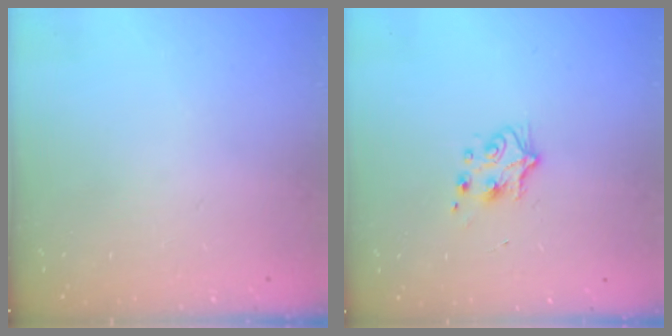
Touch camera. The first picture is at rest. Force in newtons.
{"total": 5.5, "press": 5.4, "slide": 0.7}